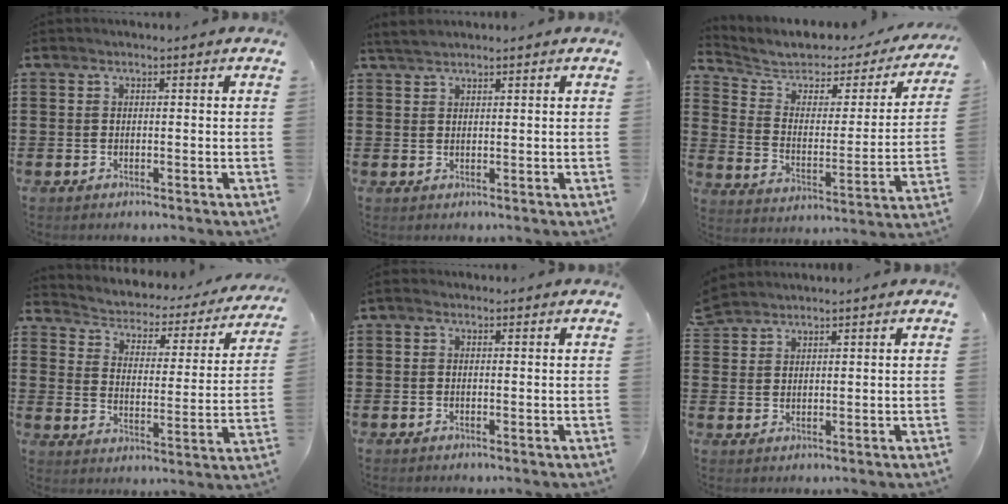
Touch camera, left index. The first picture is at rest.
{"total": 2.2, "force": [2.0, 0.6, 0.9], "torque": [-0.022, 0.003, 0.039]}
{"total": 5.3, "force": [4.4, 2.3, 2.0], "torque": [-0.067, -0.030, 0.070]}
{"total": 1.8, "force": [1.6, 0.8, 0.4], "torque": [-0.024, -0.024, 0.014]}
{"total": 0.9, "force": [-0.1, 0.7, 0.6], "torque": [-0.012, 0.005, -0.002]}
{"total": 2.7, "force": [2.6, 0.6, -0.1], "torque": [-0.006, -0.001, 0.052]}